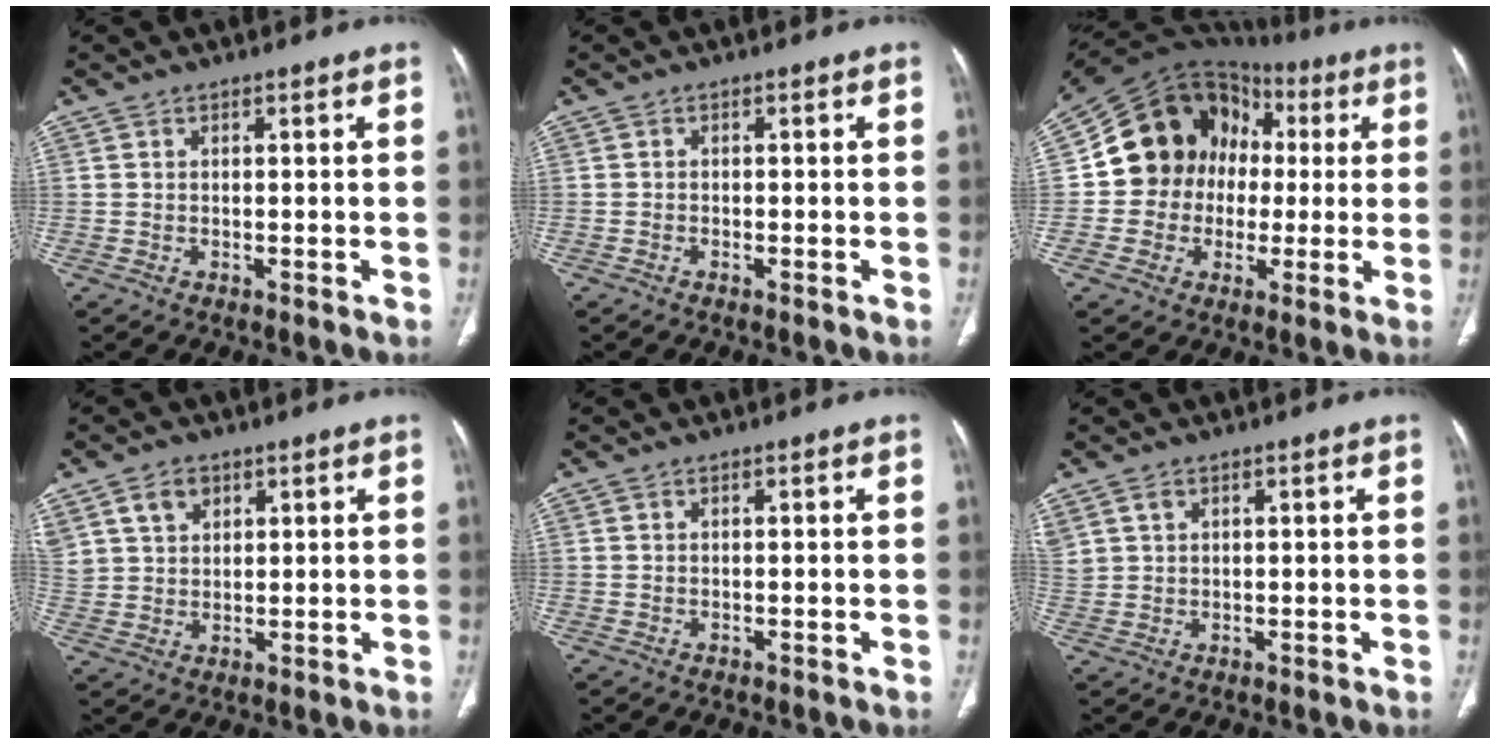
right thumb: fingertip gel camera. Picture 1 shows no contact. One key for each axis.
{"total": 0.0}
{"total": 15.8, "fx": 0.5, "fy": 14.3, "fz": 6.7, "tx": -0.063, "ty": 0.039, "tz": 0.010}
{"total": 7.2, "fx": 3.9, "fy": 5.1, "fz": 3.1, "tx": -0.048, "ty": -0.011, "tz": 0.083}
{"total": 0.0}
{"total": 3.2, "fx": 1.9, "fy": 2.1, "fz": 1.5, "tx": -0.032, "ty": 0.004, "tz": 0.050}